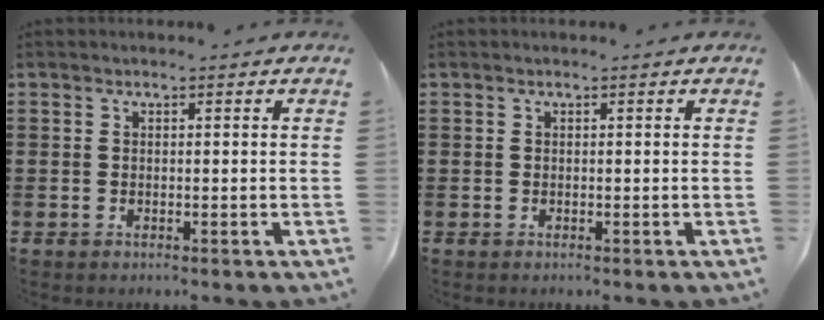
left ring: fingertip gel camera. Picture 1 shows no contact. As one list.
[{"total": 0.0}]